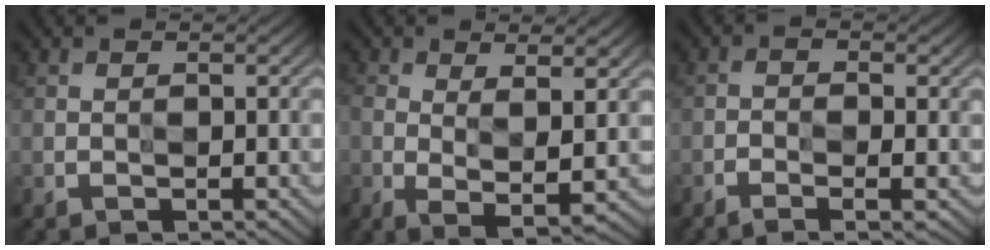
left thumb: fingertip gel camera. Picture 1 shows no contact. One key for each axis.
{"total": 6.0, "fx": 0.5, "fy": 2.3, "fz": 5.5, "tx": -0.124, "ty": -0.014, "tz": 0.018}
{"total": 4.1, "fx": -2.4, "fy": 1.2, "fz": 3.1, "tx": -0.058, "ty": -0.007, "tz": -0.035}